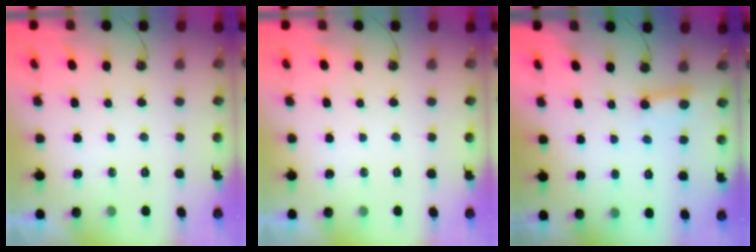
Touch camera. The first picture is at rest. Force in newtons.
{"total": 0.0}
{"total": 2.6, "press": 2.6, "slide": 0.2}